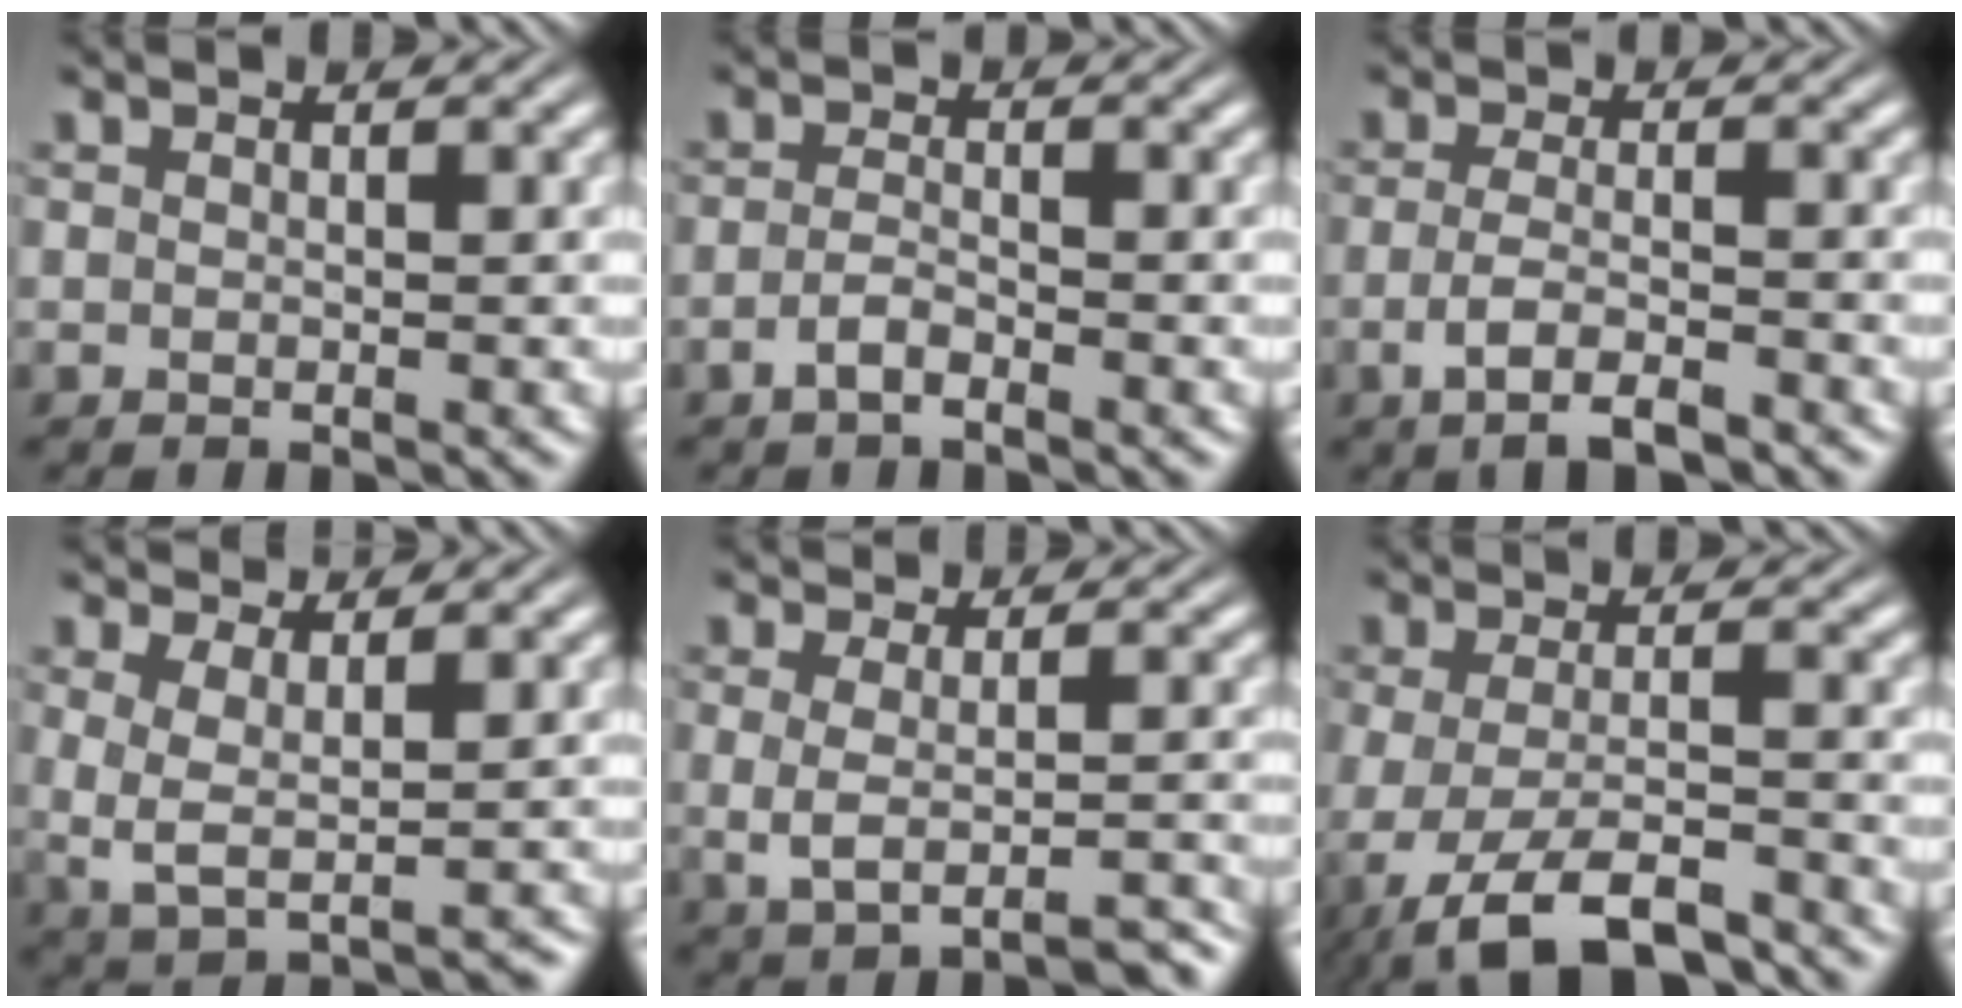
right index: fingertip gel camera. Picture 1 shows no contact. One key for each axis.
{"total": 1.9, "fx": -1.5, "fy": 0.6, "fz": 0.9, "tx": -0.024, "ty": 0.000, "tz": -0.029}
{"total": 3.3, "fx": -2.4, "fy": 1.0, "fz": 2.1, "tx": -0.041, "ty": -0.003, "tz": -0.040}
{"total": 3.8, "fx": 1.1, "fy": 2.4, "fz": 2.8, "tx": -0.064, "ty": -0.008, "tz": 0.026}
{"total": 3.1, "fx": -1.5, "fy": 1.0, "fz": 2.5, "tx": -0.046, "ty": -0.007, "tz": -0.020}
{"total": 7.9, "fx": -5.3, "fy": 3.4, "fz": 4.8, "tx": -0.106, "ty": -0.035, "tz": -0.067}